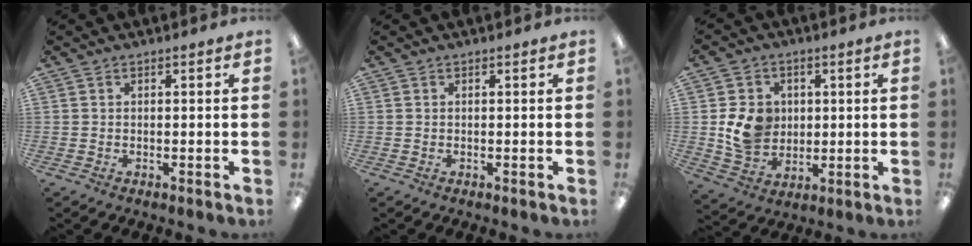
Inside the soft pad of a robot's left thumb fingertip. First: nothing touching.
{"total": 0.0}
{"total": 9.8, "force": [1.0, 8.5, 4.7], "torque": [-0.092, 0.009, 0.027]}